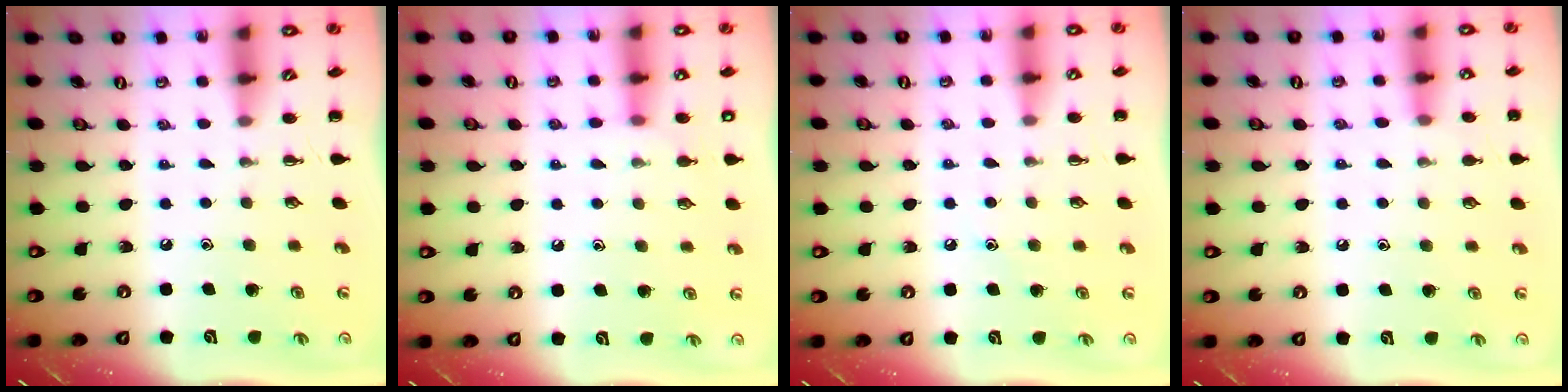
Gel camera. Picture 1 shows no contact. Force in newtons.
{"total": 7.4, "press": 7.2, "slide": 1.7}
{"total": 5.8, "press": 5.5, "slide": 1.7}
{"total": 7.1, "press": 6.6, "slide": 2.6}